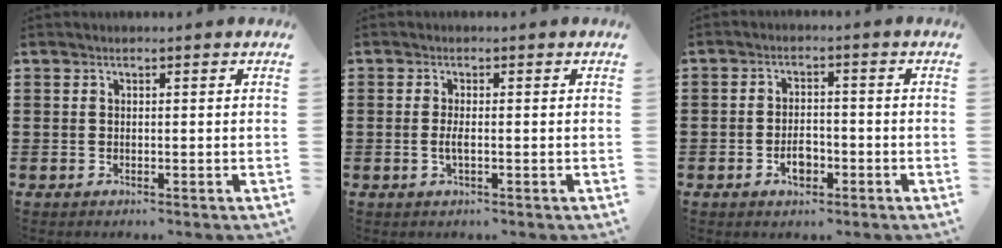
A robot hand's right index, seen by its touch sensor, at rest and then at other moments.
{"total": 2.0, "force": [-0.4, 0.4, 1.9], "torque": [-0.042, -0.004, -0.009]}
{"total": 3.7, "force": [-1.6, 2.1, 2.7], "torque": [-0.055, 0.001, -0.031]}